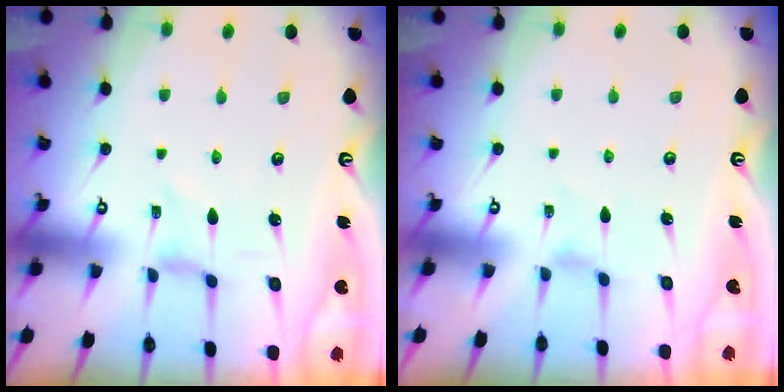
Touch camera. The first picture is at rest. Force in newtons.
{"total": 0.0}